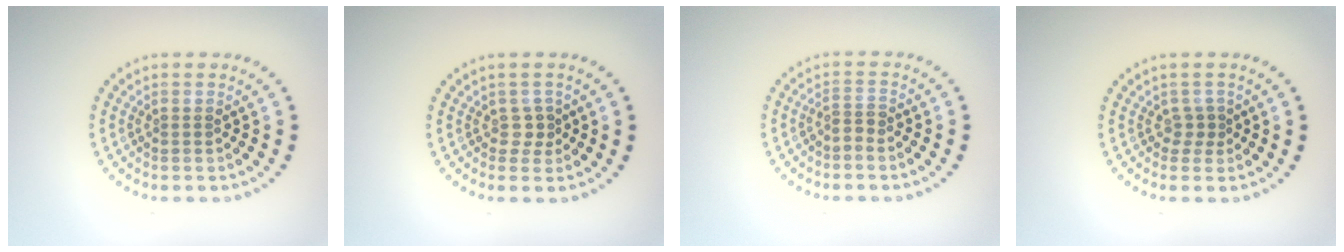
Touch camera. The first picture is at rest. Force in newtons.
{"total": 1.2, "press": 0.9, "slide": 0.8}
{"total": 1.3, "press": 0.8, "slide": 1.0}
{"total": 1.2, "press": 0.9, "slide": 0.8}